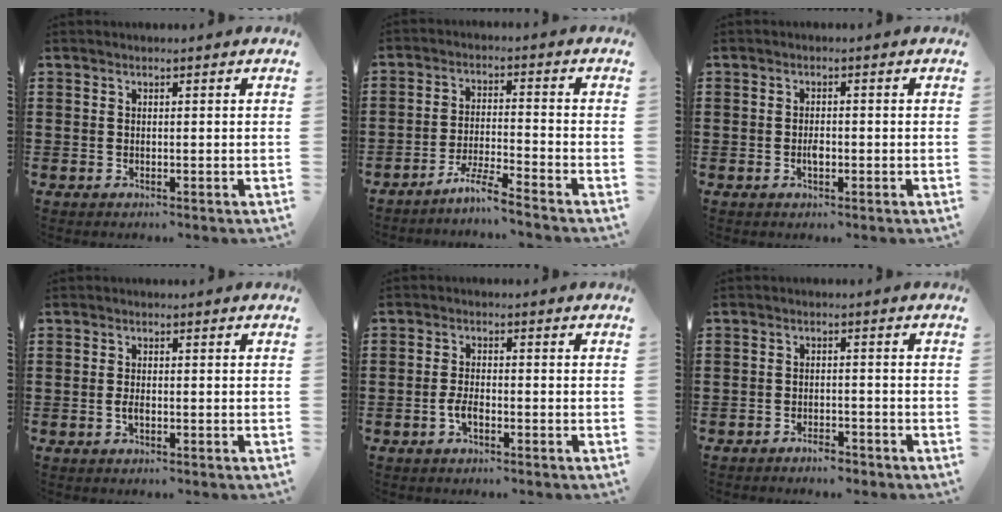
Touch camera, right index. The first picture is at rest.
{"total": 5.2, "force": [-4.7, -0.7, 2.1], "torque": [-0.051, -0.013, -0.094]}
{"total": 1.8, "force": [-0.5, 0.7, 1.6], "torque": [-0.032, -0.003, -0.008]}
{"total": 1.4, "force": [-0.5, 0.5, 1.2], "torque": [-0.025, -0.005, -0.007]}
{"total": 2.6, "force": [-1.2, 1.0, 2.1], "torque": [-0.054, -0.005, -0.024]}
{"total": 2.4, "force": [-2.3, 0.5, 0.3], "torque": [-0.012, 0.001, -0.048]}